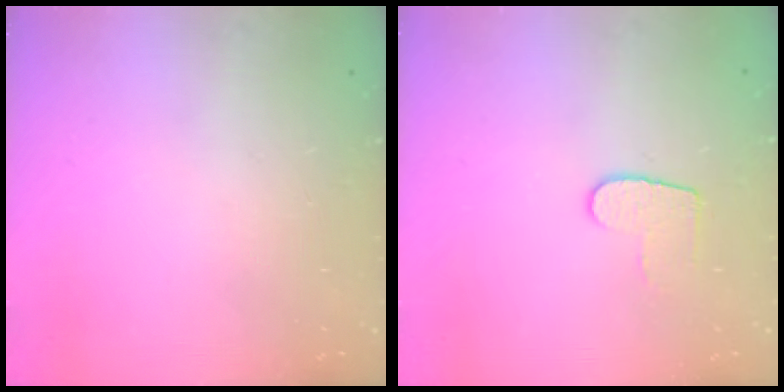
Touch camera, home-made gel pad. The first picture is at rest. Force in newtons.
{"total": 6.3, "press": 6.3, "slide": 0.4}